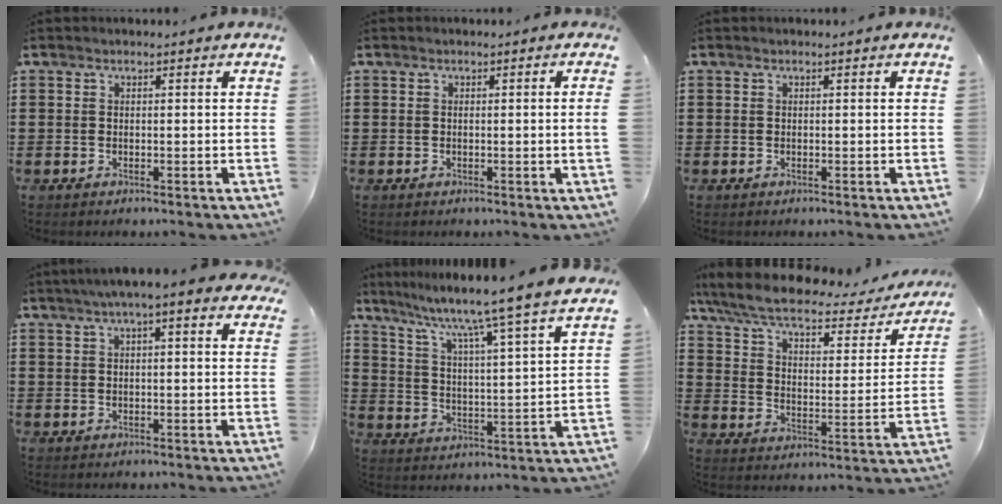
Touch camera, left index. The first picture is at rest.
{"total": 1.1, "force": [0.0, -0.5, 1.0], "torque": [-0.016, -0.006, -0.003]}
{"total": 0.0}
{"total": 4.0, "force": [2.6, 0.3, 3.1], "torque": [-0.066, 0.005, 0.045]}
{"total": 7.0, "force": [5.9, -1.7, 3.3], "torque": [-0.089, -0.054, 0.087]}
{"total": 6.9, "force": [5.3, 1.4, 4.2], "torque": [-0.101, -0.031, 0.086]}